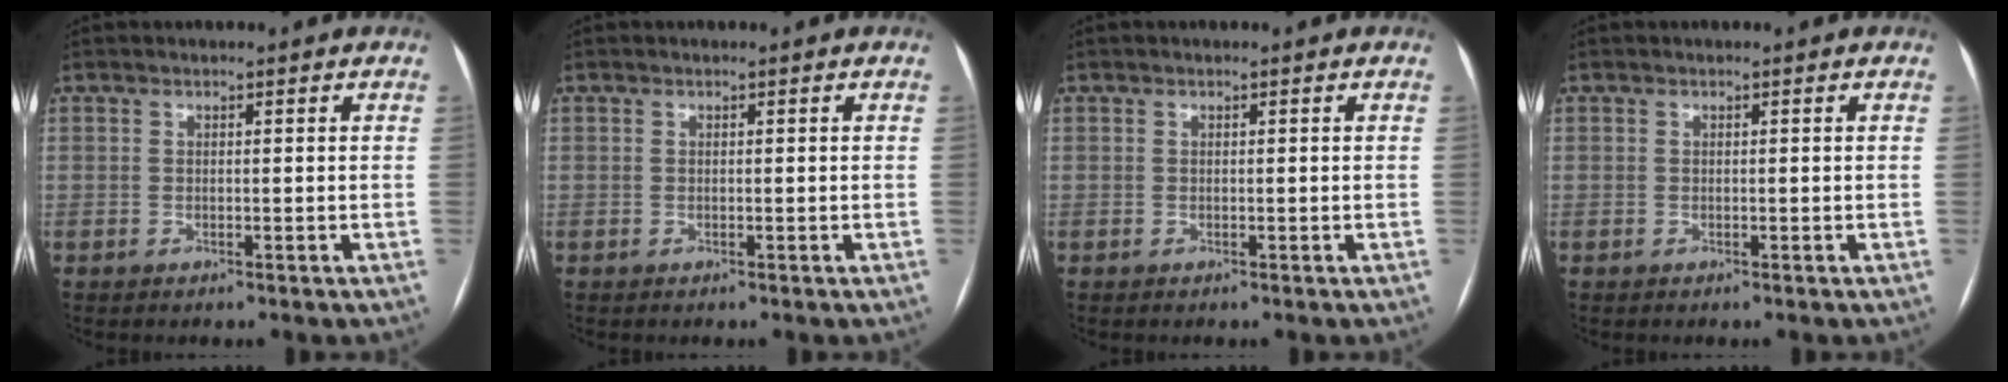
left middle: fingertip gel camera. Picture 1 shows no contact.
{"total": 0.0}
{"total": 0.0}
{"total": 0.0}